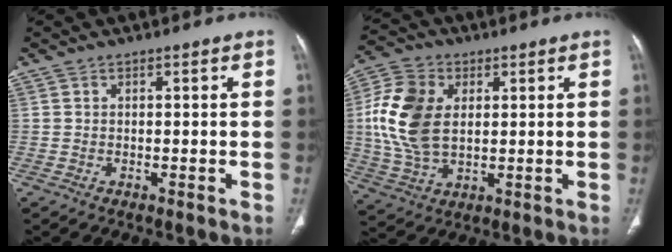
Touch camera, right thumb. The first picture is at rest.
{"total": 13.7, "force": [2.0, 8.8, 10.4], "torque": [-0.215, 0.002, 0.039]}